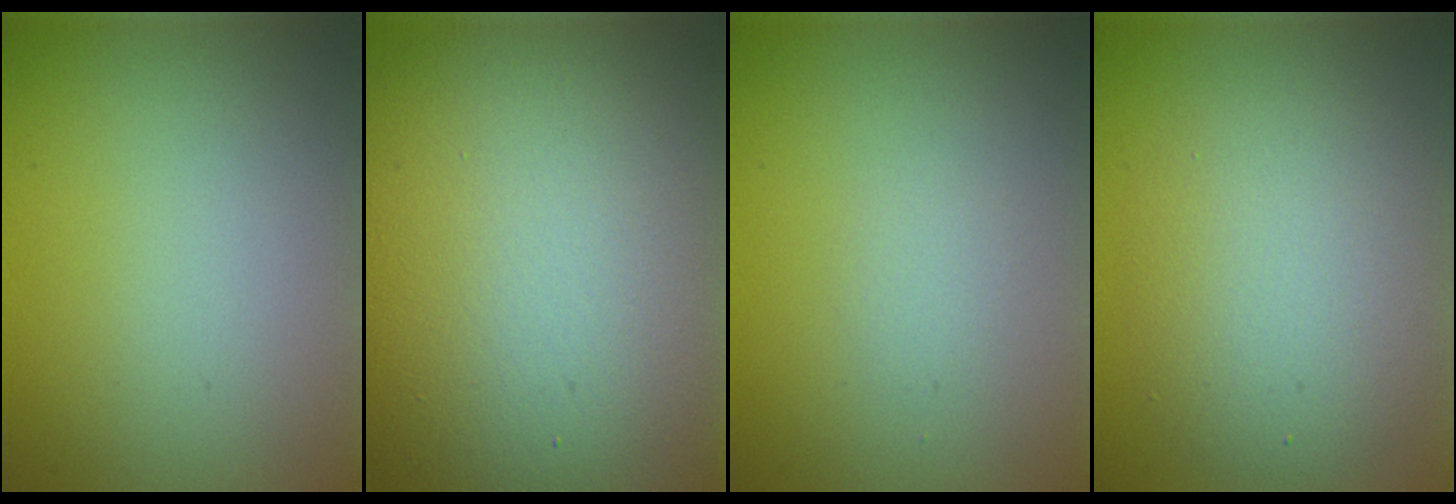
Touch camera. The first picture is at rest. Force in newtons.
{"total": 19.2, "press": 19.2, "slide": 1.3}
{"total": 0.8, "press": 0.8, "slide": 0.1}
{"total": 5.6, "press": 5.6, "slide": 0.2}